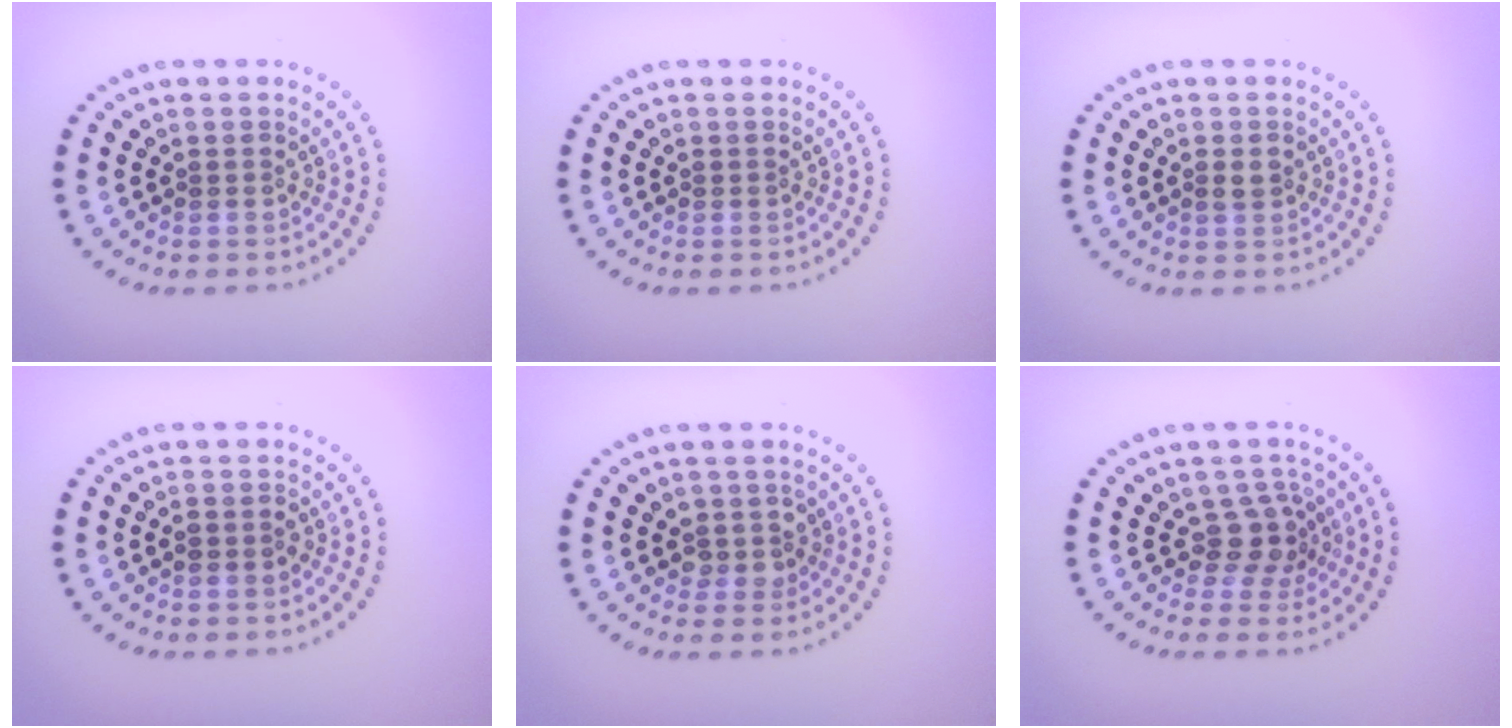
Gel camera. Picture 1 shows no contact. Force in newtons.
{"total": 0.0}
{"total": 1.1, "press": 1.1, "slide": 0.1}
{"total": 1.1, "press": 1.0, "slide": 0.4}
{"total": 1.8, "press": 1.5, "slide": 0.9}
{"total": 2.6, "press": 2.0, "slide": 1.6}